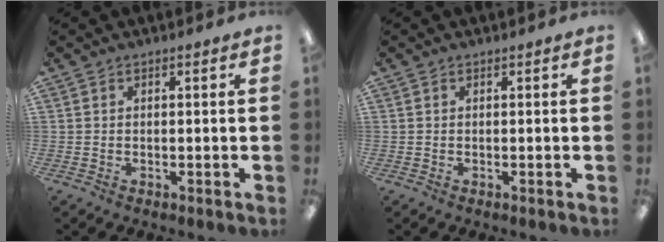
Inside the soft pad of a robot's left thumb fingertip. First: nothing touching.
{"total": 0.0}